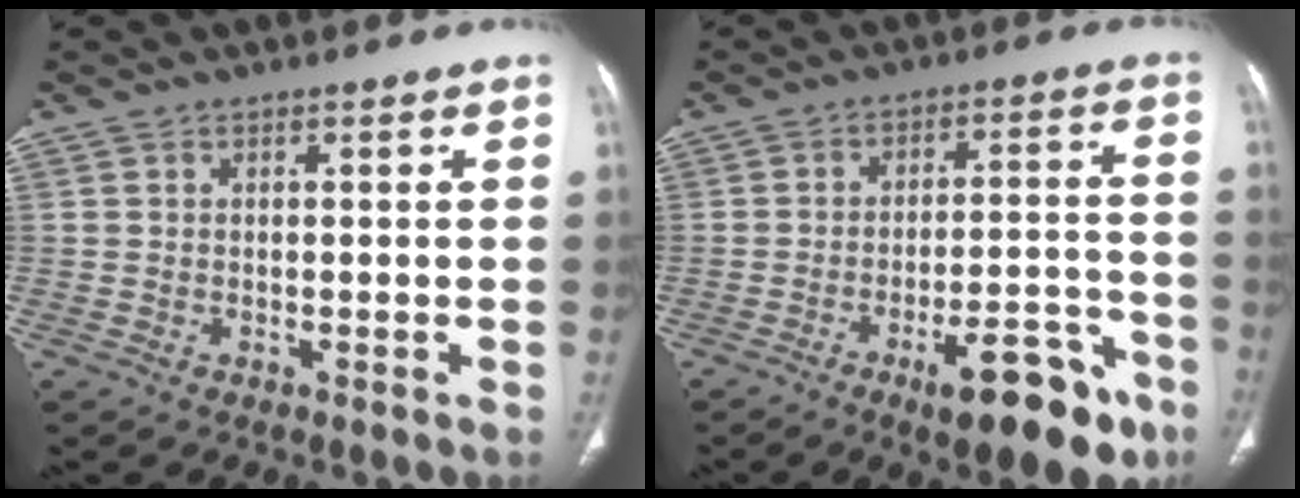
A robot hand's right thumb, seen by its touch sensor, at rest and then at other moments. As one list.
[{"total": 14.7, "force": [-8.5, 5.1, 10.9], "torque": [-0.126, 0.059, -0.116]}]